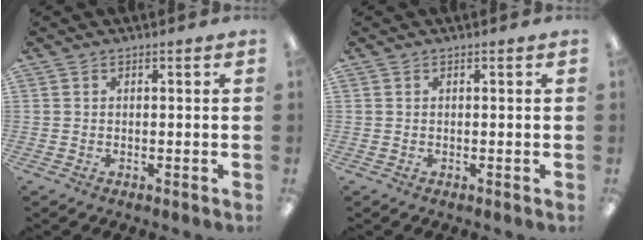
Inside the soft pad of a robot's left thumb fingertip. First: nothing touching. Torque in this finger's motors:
{"motor_torque": [0.00, 0.00, -0.04, -0.03, 0.00]}